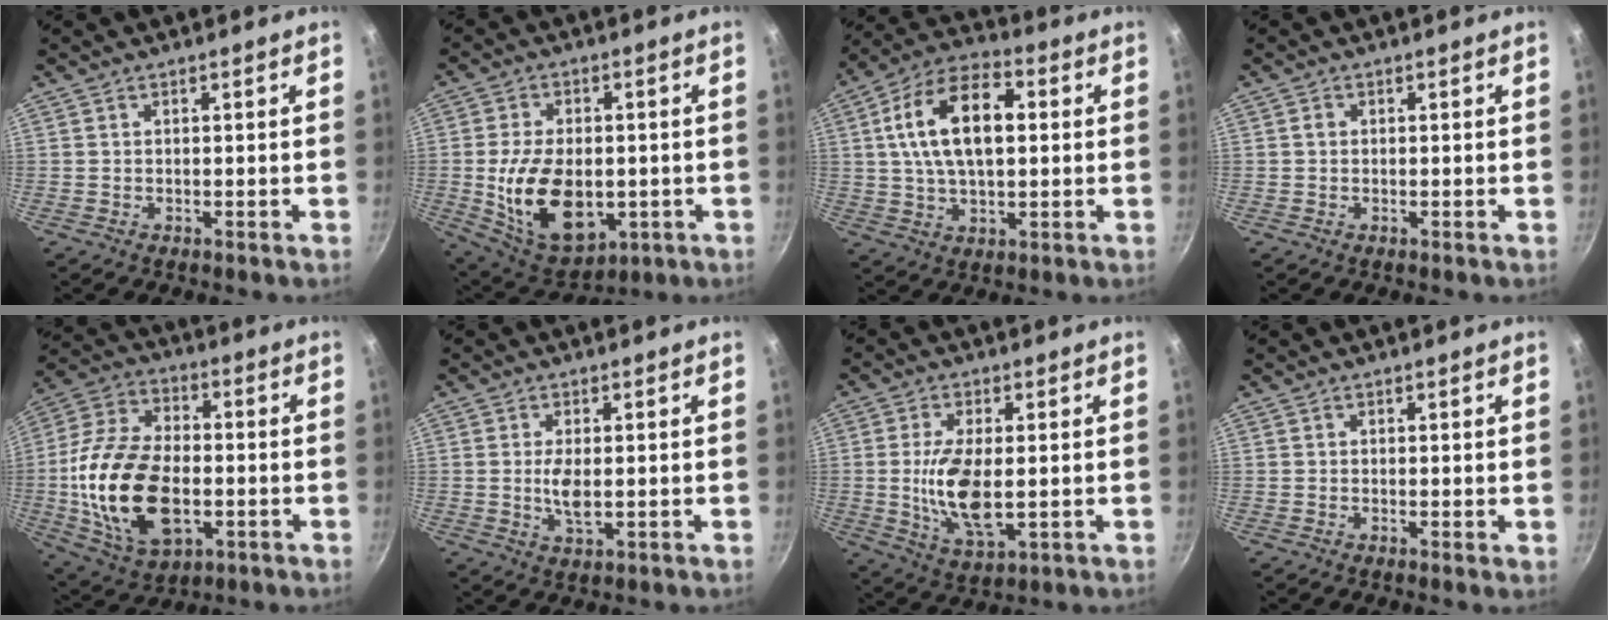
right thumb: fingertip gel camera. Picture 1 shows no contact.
{"total": 16.6, "force": [-2.4, 10.2, 12.9], "torque": [-0.208, -0.005, -0.014]}
{"total": 16.4, "force": [2.7, 8.9, 13.5], "torque": [-0.236, 0.022, 0.043]}
{"total": 1.0, "force": [0.0, 0.9, 0.4], "torque": [-0.004, 0.003, -0.002]}
{"total": 22.6, "force": [-3.3, 13.4, 17.9], "torque": [-0.342, 0.011, -0.048]}
{"total": 4.3, "force": [0.0, 1.9, 3.9], "torque": [-0.078, -0.009, 0.003]}
{"total": 11.2, "force": [-0.4, 5.0, 10.0], "torque": [-0.193, -0.017, 0.003]}
{"total": 0.8, "force": [0.0, 0.2, 0.8], "torque": [-0.011, -0.004, -0.004]}